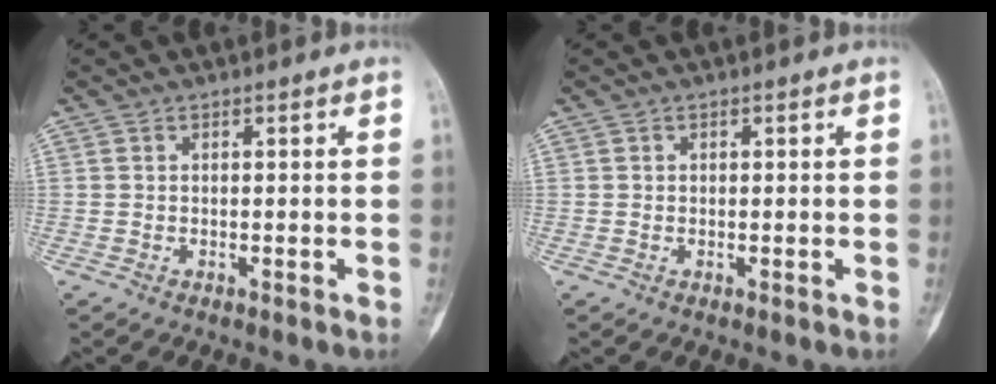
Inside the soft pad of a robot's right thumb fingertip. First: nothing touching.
{"total": 0.0}